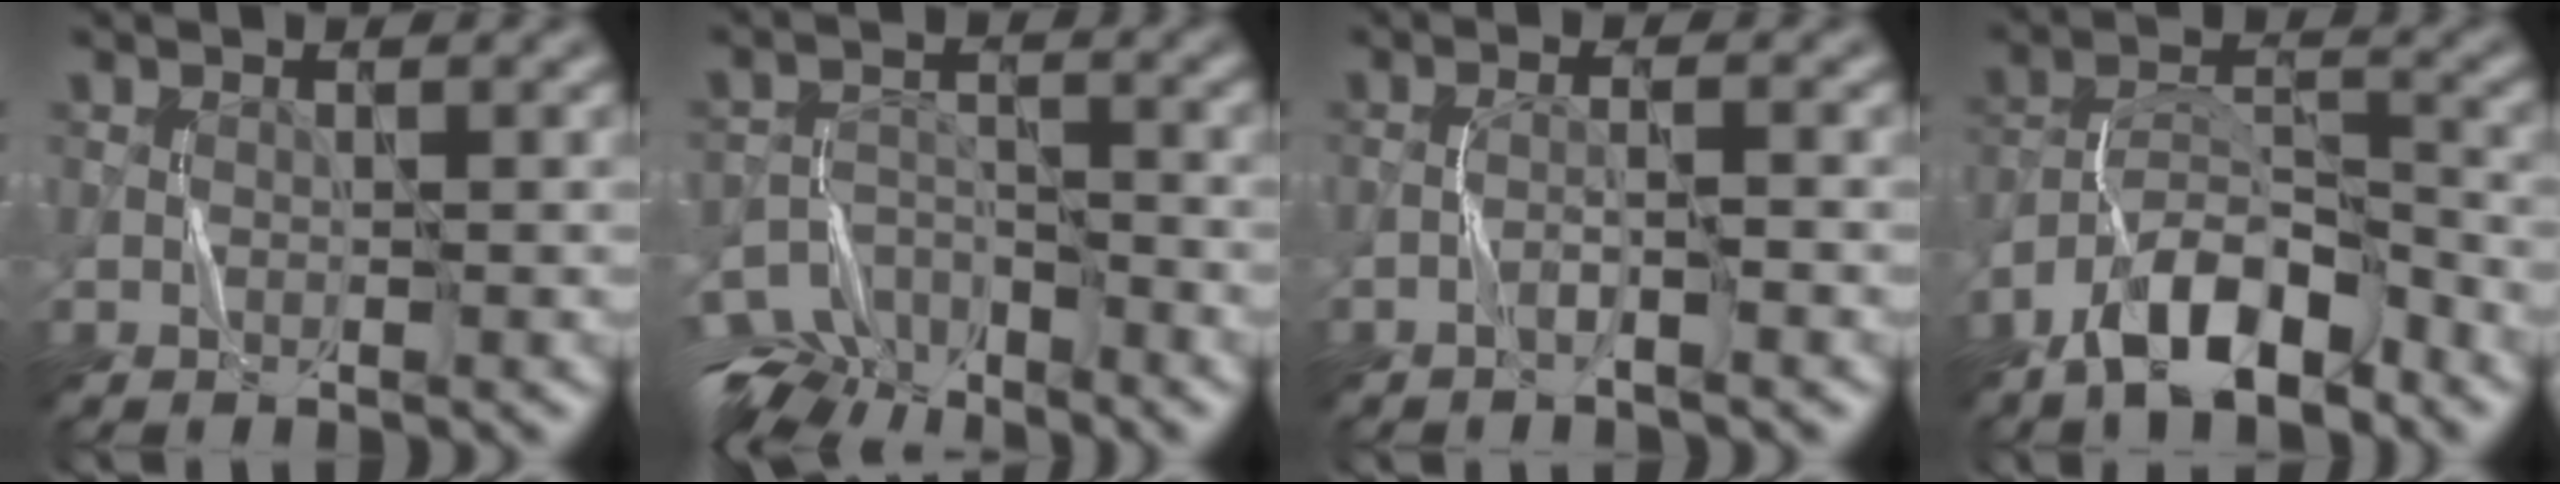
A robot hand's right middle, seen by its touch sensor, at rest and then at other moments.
{"total": 6.9, "force": [-5.7, 2.9, 2.6], "torque": [-0.040, -0.009, -0.103]}
{"total": 1.8, "force": [-1.1, 0.0, 1.4], "torque": [-0.028, 0.010, -0.026]}
{"total": 8.6, "force": [-6.0, 3.1, 5.2], "torque": [-0.088, 0.004, -0.118]}